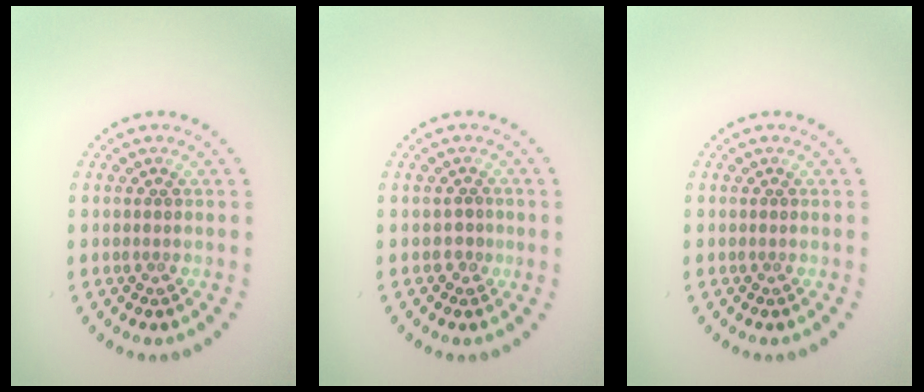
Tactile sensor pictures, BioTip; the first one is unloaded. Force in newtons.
{"total": 1.0, "press": 0.8, "slide": 0.5}
{"total": 0.0}